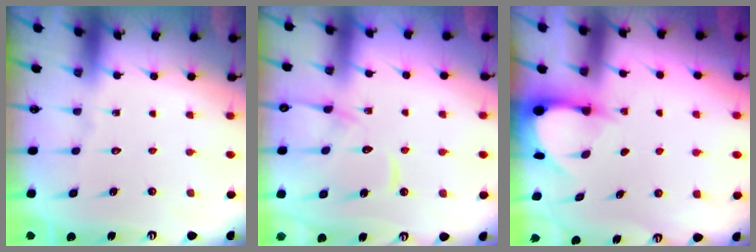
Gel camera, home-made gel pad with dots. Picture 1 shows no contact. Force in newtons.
{"total": 12.7, "press": 12.7, "slide": 1.2}
{"total": 3.3, "press": 3.3, "slide": 0.4}